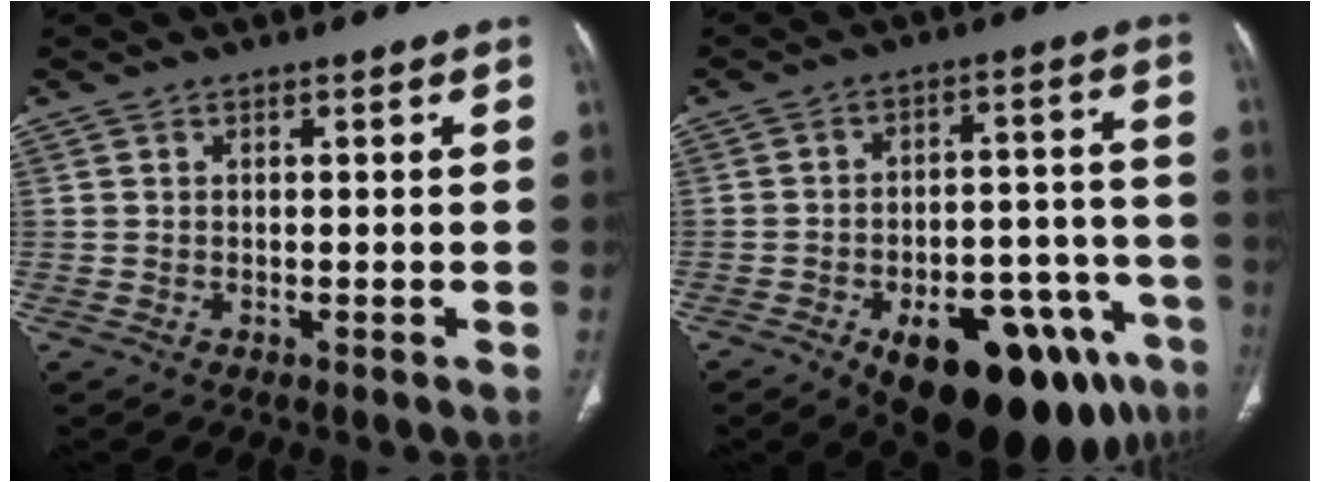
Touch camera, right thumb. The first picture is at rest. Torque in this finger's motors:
{"motor_torque": [2.17, 2.34, 1.17, -1.23, 0.42]}